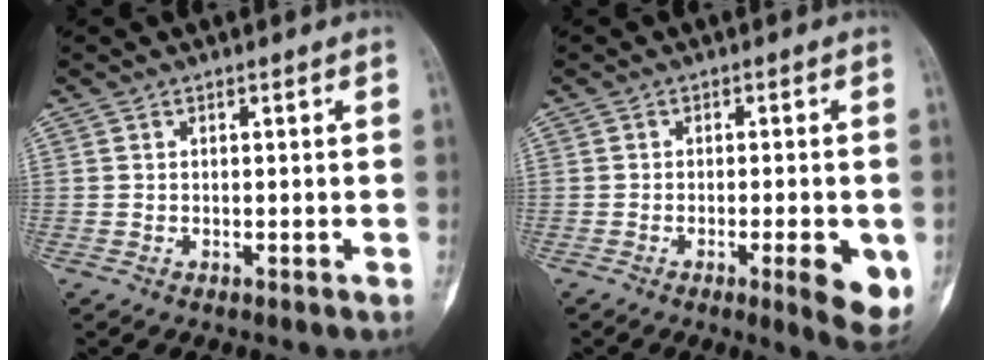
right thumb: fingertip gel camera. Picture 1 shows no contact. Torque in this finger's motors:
{"motor_torque": [-0.08, 0.27, -0.29, 0.01, 0.16]}